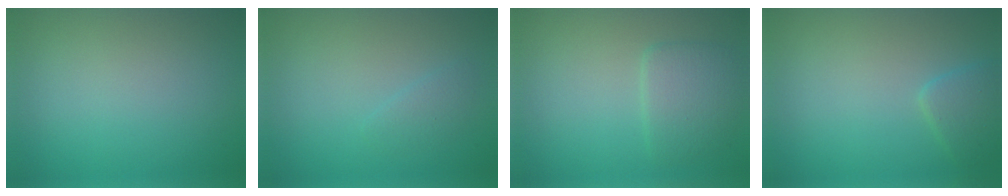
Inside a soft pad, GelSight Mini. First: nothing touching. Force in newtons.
{"total": 1.1, "press": 1.1, "slide": 0.1}
{"total": 2.8, "press": 2.8, "slide": 0.3}
{"total": 1.9, "press": 1.9, "slide": 0.1}